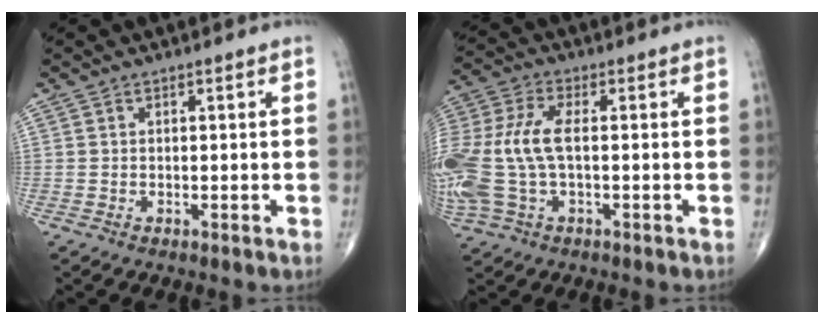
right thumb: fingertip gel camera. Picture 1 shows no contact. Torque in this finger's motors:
{"motor_torque": [0.58, 0.42, 1.63, 0.10, 0.56]}